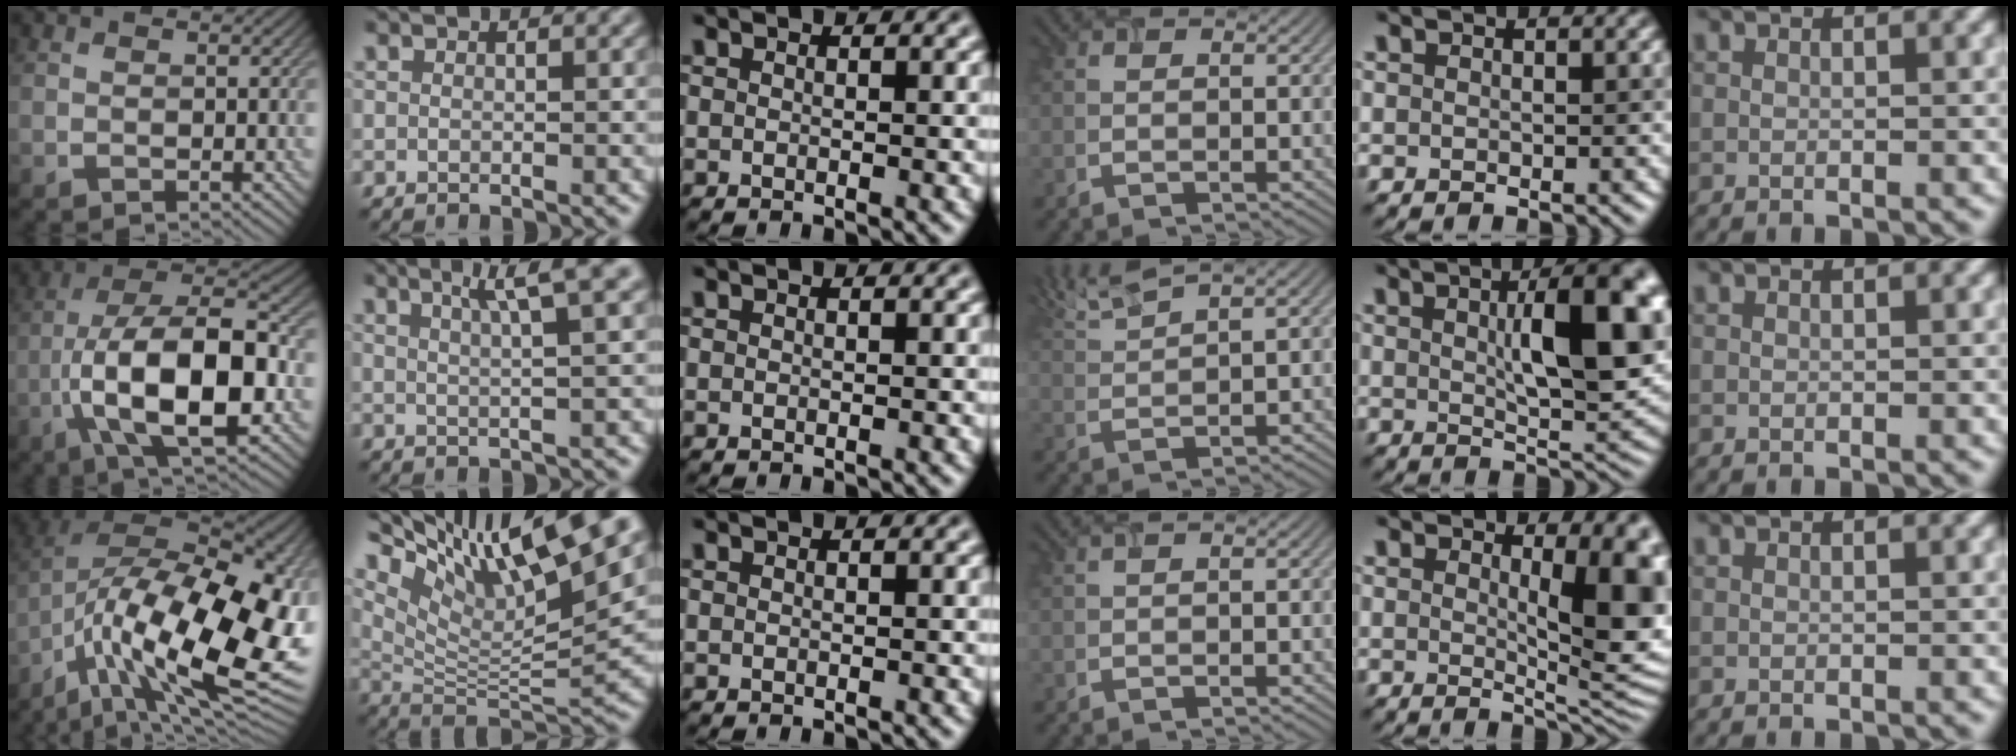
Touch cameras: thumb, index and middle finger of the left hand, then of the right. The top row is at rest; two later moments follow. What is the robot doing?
{"motion": "open", "object": "airpods case & airpods"}